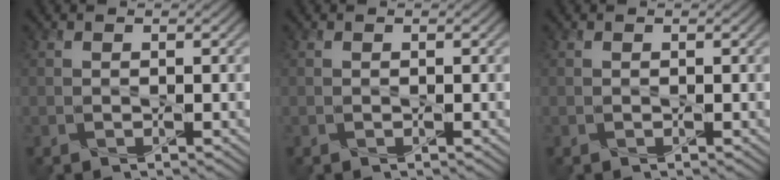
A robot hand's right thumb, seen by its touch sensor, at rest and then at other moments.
{"total": 0.0}
{"total": 0.0}